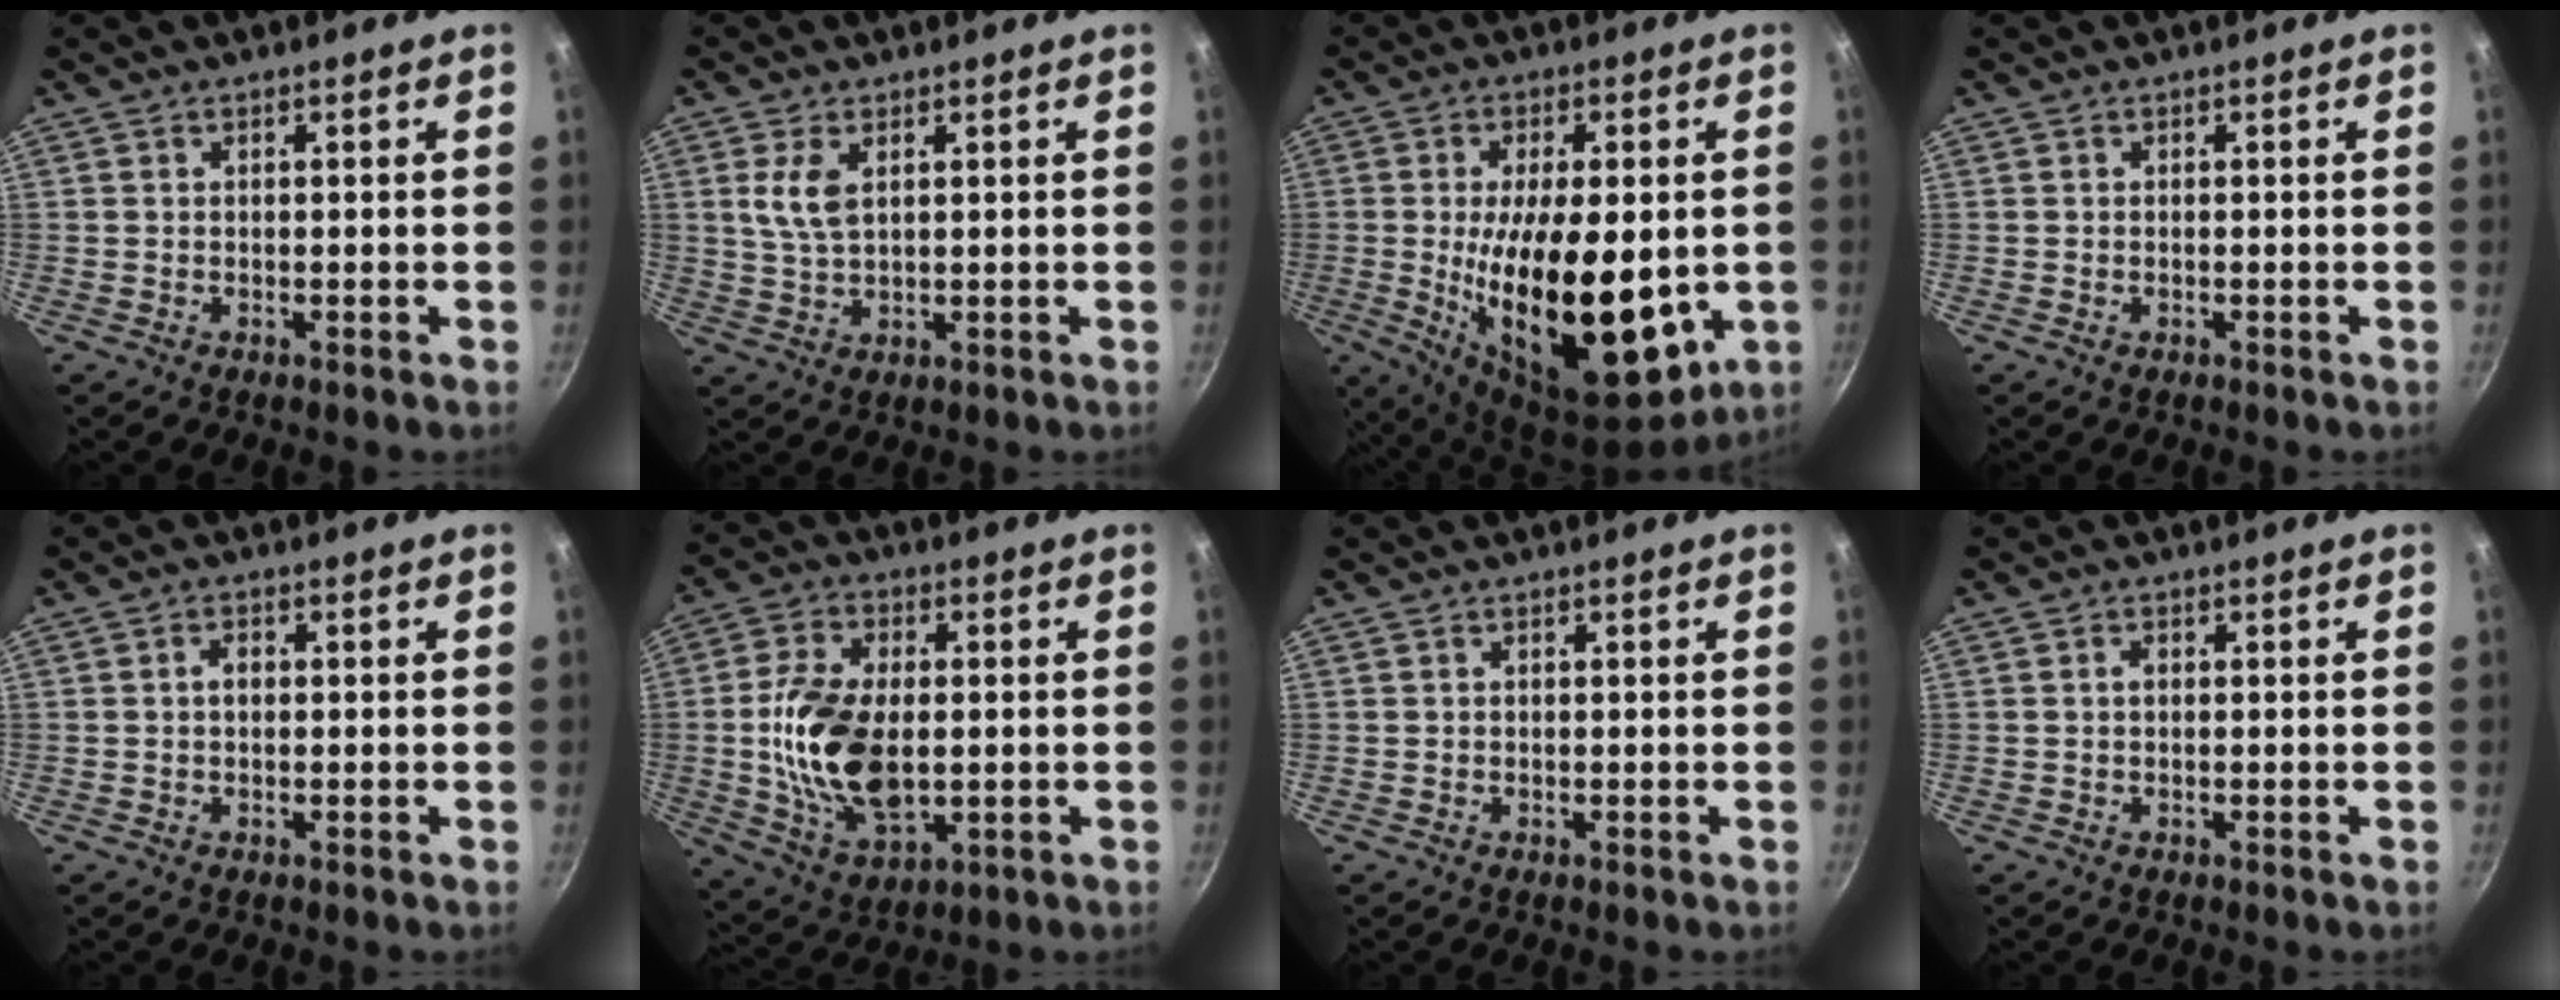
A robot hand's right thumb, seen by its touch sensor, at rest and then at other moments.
{"total": 5.4, "force": [1.8, 2.7, 4.4], "torque": [-0.087, -0.007, 0.037]}
{"total": 22.9, "force": [-2.4, 10.5, 20.2], "torque": [-0.322, -0.018, -0.027]}
{"total": 0.0}
{"total": 2.1, "force": [0.1, 1.5, 1.5], "torque": [-0.017, 0.007, 0.000]}
{"total": 16.4, "force": [-0.5, 9.6, 13.2], "torque": [-0.234, 0.003, -0.005]}
{"total": 0.0}
{"total": 1.2, "force": [0.1, 0.8, 0.9], "torque": [-0.014, 0.004, 0.001]}